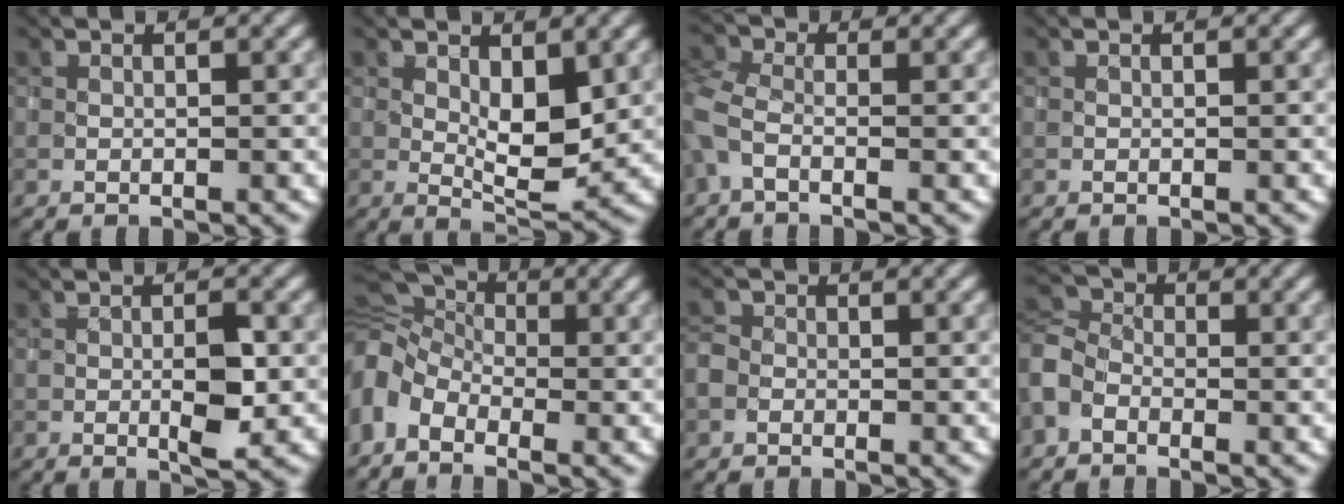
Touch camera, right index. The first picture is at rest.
{"total": 4.8, "force": [0.8, 2.3, 4.1], "torque": [-0.070, -0.010, 0.020]}
{"total": 3.2, "force": [-0.9, 1.9, 2.5], "torque": [-0.070, 0.004, -0.034]}
{"total": 0.0}
{"total": 3.1, "force": [-0.5, 1.0, 2.9], "torque": [-0.053, -0.005, -0.007]}
{"total": 7.7, "force": [-1.3, 5.6, 5.1], "torque": [-0.101, 0.009, -0.028]}
{"total": 1.9, "force": [-0.6, 1.6, 0.8], "torque": [-0.003, 0.006, -0.018]}
{"total": 3.7, "force": [-1.6, 2.6, 2.2], "torque": [-0.050, 0.008, -0.051]}